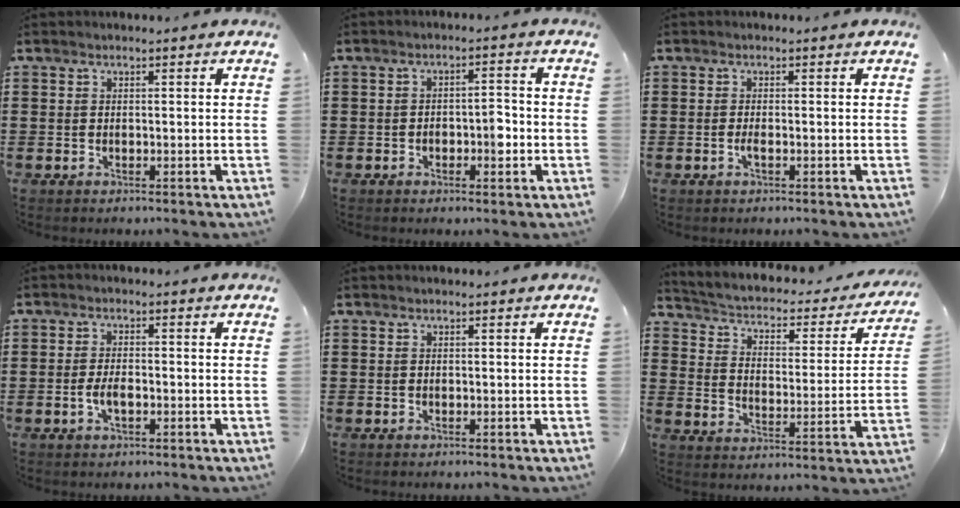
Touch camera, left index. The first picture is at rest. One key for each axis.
{"total": 3.4, "fx": -1.0, "fy": 1.7, "fz": 2.8, "tx": -0.045, "ty": 0.002, "tz": -0.022}
{"total": 1.0, "fx": -0.5, "fy": 0.1, "fz": 0.8, "tx": -0.016, "ty": -0.003, "tz": -0.009}
{"total": 3.2, "fx": -0.9, "fy": 1.4, "fz": 2.8, "tx": -0.066, "ty": -0.001, "tz": -0.020}
{"total": 0.0}
{"total": 1.7, "fx": 1.0, "fy": 0.9, "fz": 1.1, "tx": -0.034, "ty": -0.021, "tz": 0.003}